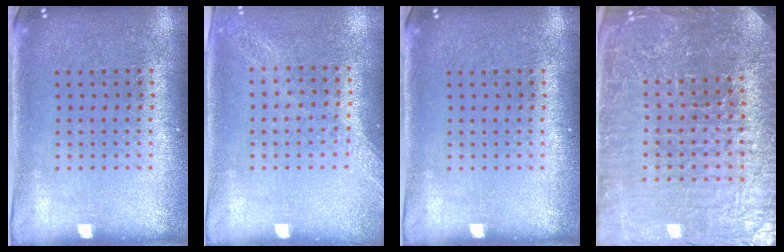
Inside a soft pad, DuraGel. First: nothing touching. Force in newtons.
{"total": 1.2, "press": 1.2, "slide": 0.4}
{"total": 0.0}
{"total": 6.2, "press": 5.5, "slide": 2.8}